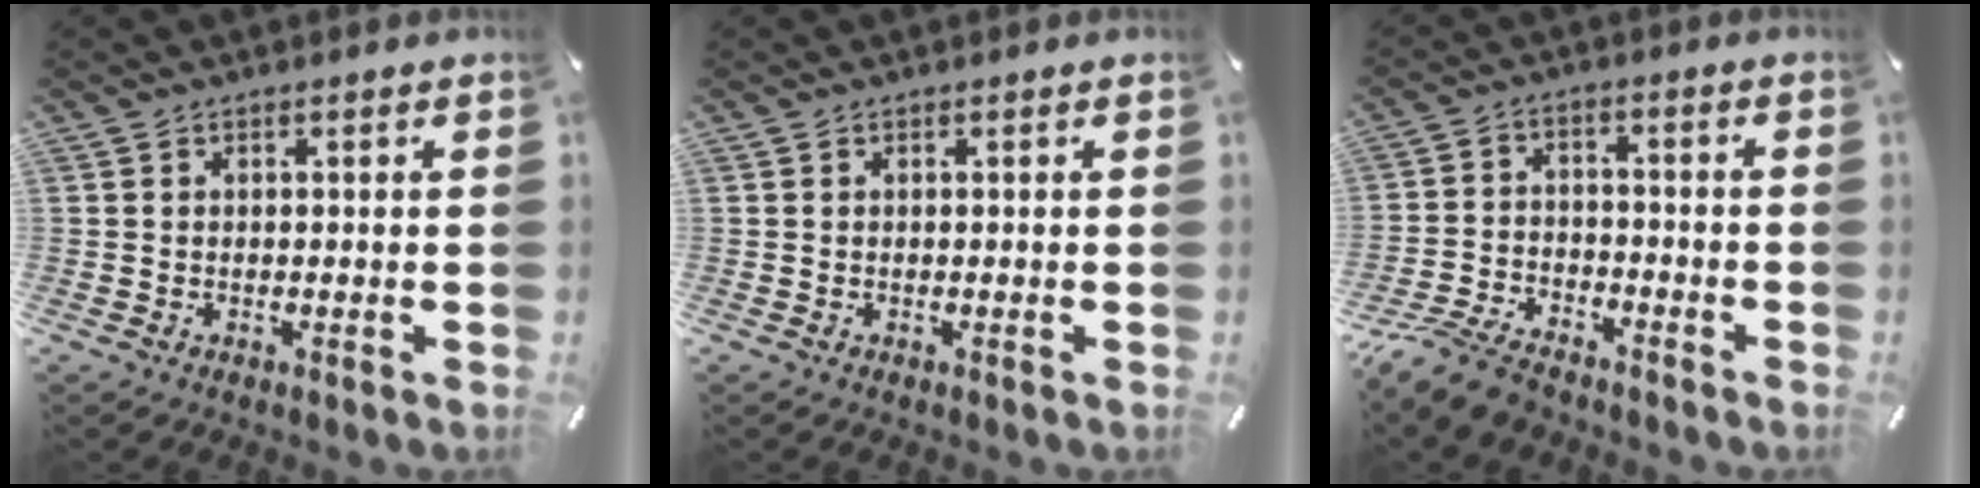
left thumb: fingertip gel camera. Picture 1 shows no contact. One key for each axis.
{"total": 0.0}
{"total": 8.7, "fx": -7.6, "fy": 3.0, "fz": 3.1, "tx": -0.064, "ty": 0.034, "tz": -0.148}